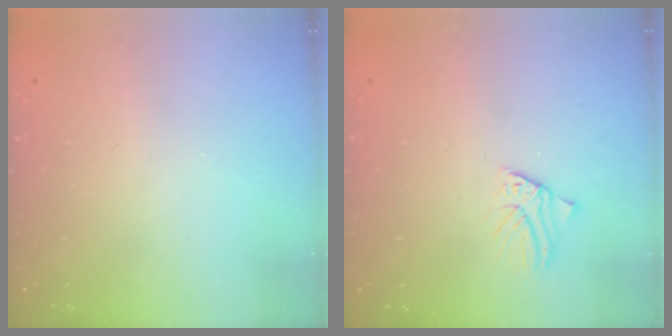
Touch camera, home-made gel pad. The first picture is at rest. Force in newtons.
{"total": 1.2, "press": 1.2, "slide": 0.1}